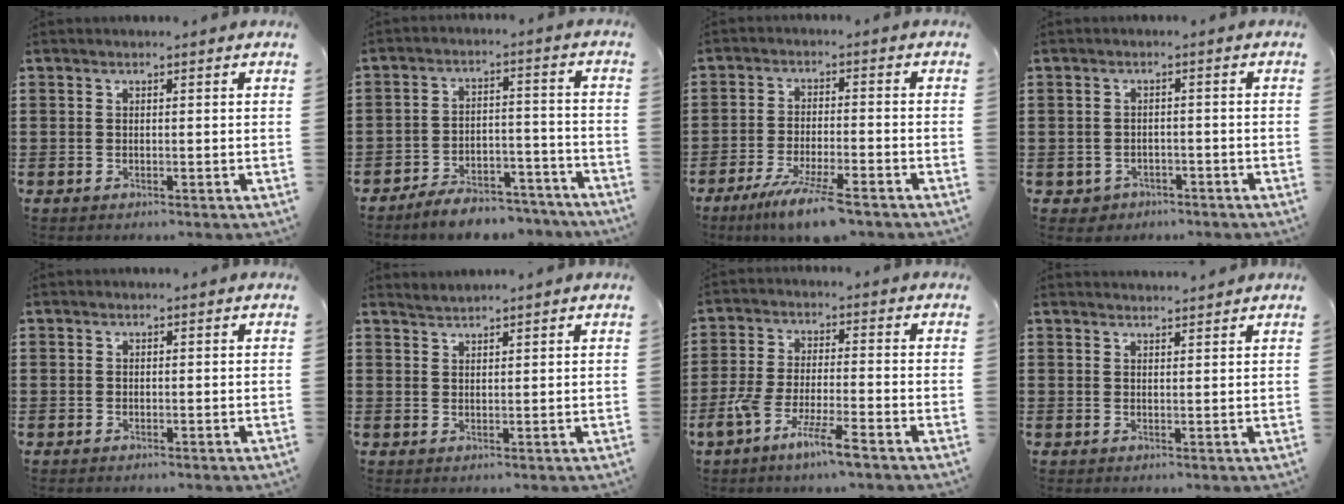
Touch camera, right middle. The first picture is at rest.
{"total": 5.9, "force": [-5.7, 0.8, 1.3], "torque": [-0.016, 0.016, -0.110]}
{"total": 7.1, "force": [-5.3, 0.5, 4.7], "torque": [-0.097, -0.015, -0.098]}
{"total": 1.4, "force": [-1.2, 0.8, -0.1], "torque": [-0.005, 0.002, -0.028]}
{"total": 0.0}
{"total": 1.3, "force": [1.3, -0.1, -0.2], "torque": [0.000, 0.001, 0.026]}
{"total": 7.2, "force": [-5.0, 0.6, 5.1], "torque": [-0.114, -0.014, -0.097]}
{"total": 1.7, "force": [1.7, 0.0, 0.0], "torque": [-0.005, 0.002, 0.032]}